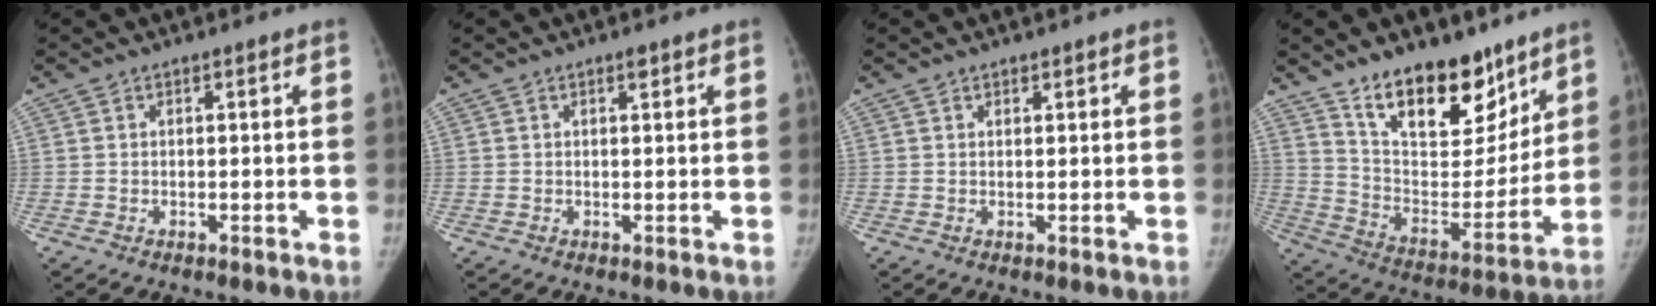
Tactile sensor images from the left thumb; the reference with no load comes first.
{"total": 1.0, "force": [0.6, 0.4, 0.7], "torque": [-0.008, -0.002, 0.009]}
{"total": 0.9, "force": [0.7, 0.5, 0.3], "torque": [0.002, -0.004, 0.008]}
{"total": 21.0, "force": [14.4, 10.5, 11.1], "torque": [-0.124, -0.088, 0.241]}